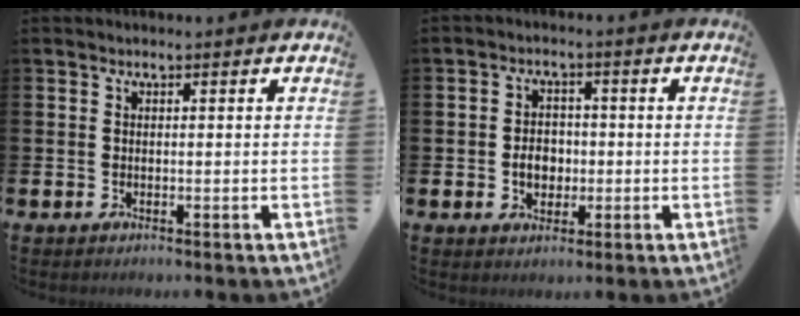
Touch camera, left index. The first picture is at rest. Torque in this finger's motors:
{"motor_torque": [0.17, 0.10, 0.07, 0.02]}